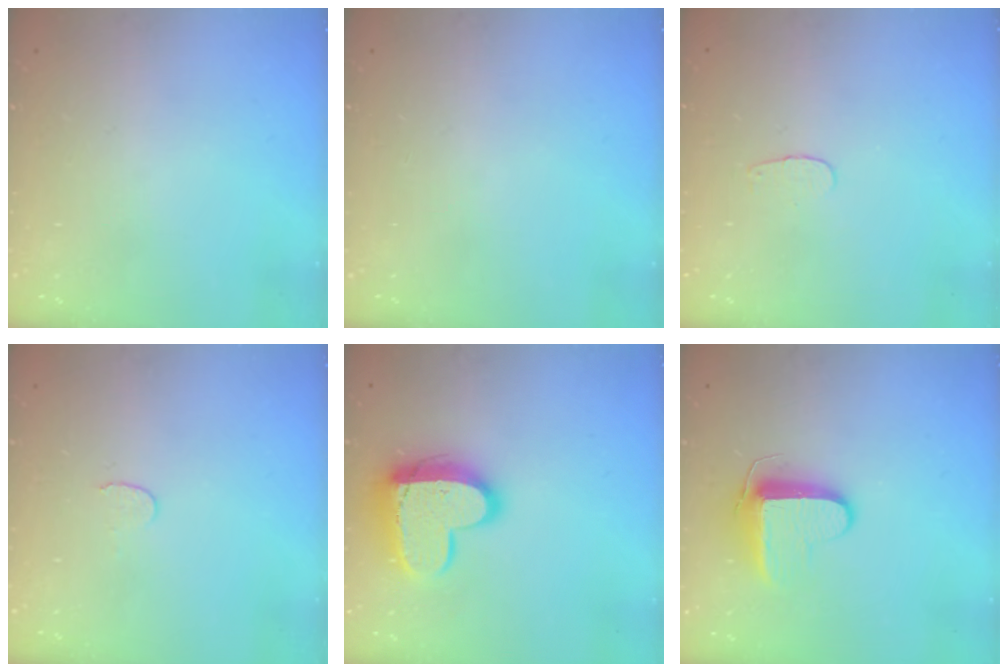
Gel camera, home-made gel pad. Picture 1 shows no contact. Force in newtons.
{"total": 0.0}
{"total": 3.2, "press": 3.2, "slide": 0.3}
{"total": 3.8, "press": 3.8, "slide": 0.3}
{"total": 15.3, "press": 15.2, "slide": 1.2}
{"total": 9.8, "press": 9.7, "slide": 1.1}